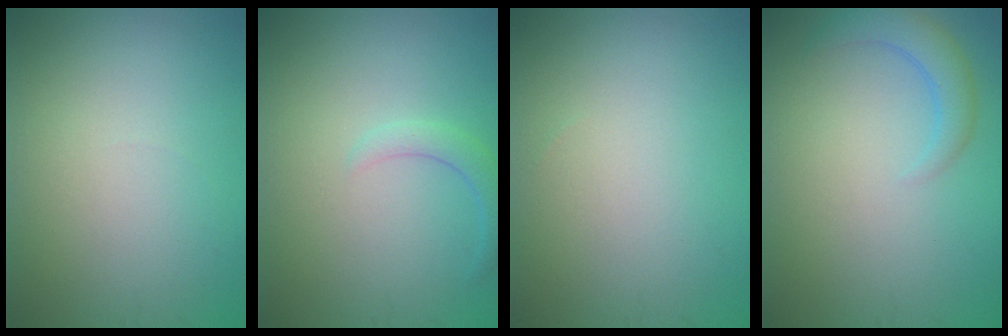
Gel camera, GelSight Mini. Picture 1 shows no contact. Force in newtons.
{"total": 1.6, "press": 1.6, "slide": 0.2}
{"total": 0.0}
{"total": 2.6, "press": 2.5, "slide": 0.2}